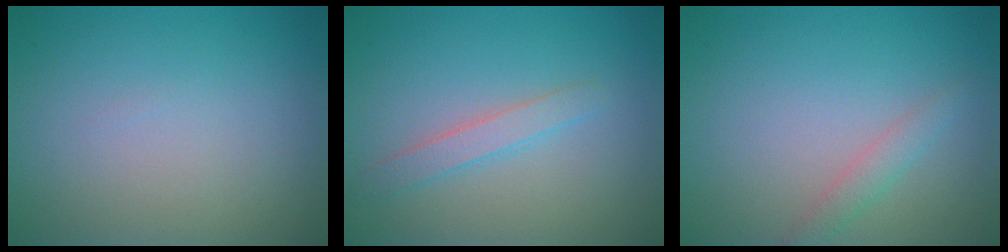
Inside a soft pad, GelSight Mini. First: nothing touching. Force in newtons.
{"total": 1.8, "press": 1.8, "slide": 0.1}
{"total": 1.5, "press": 1.5, "slide": 0.1}